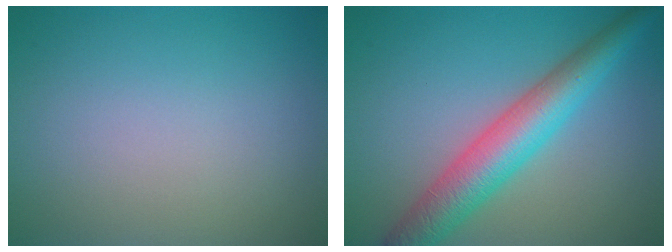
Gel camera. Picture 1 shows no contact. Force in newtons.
{"total": 6.4, "press": 6.4, "slide": 0.2}